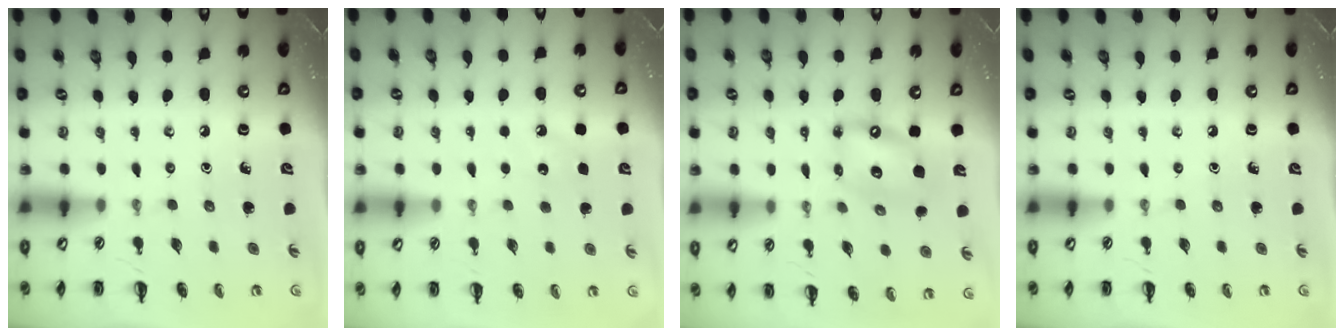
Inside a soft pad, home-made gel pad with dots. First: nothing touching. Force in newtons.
{"total": 4.9, "press": 4.7, "slide": 1.4}
{"total": 12.1, "press": 11.7, "slide": 2.8}
{"total": 0.0}